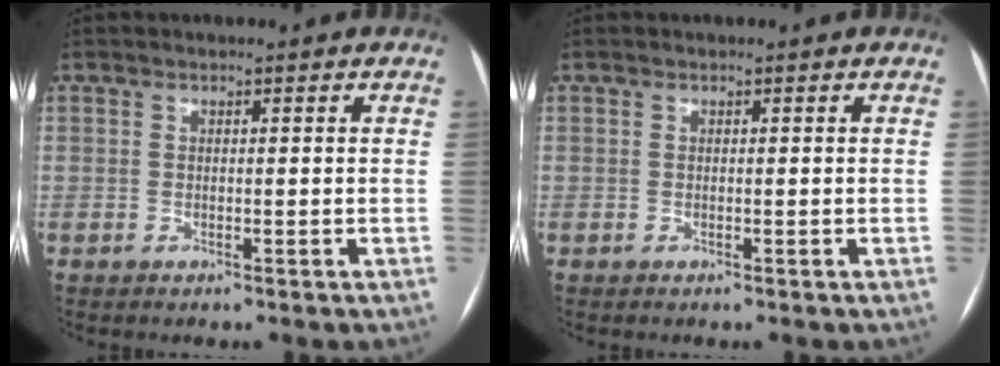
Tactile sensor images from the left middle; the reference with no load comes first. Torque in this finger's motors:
{"motor_torque": [0.00, -0.01, 0.00, 0.00]}